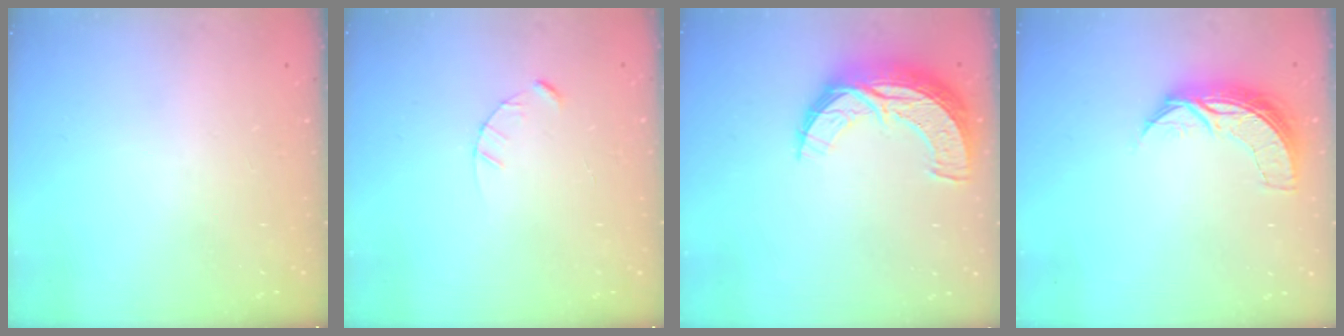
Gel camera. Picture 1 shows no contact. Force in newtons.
{"total": 2.4, "press": 2.4, "slide": 0.3}
{"total": 12.8, "press": 12.7, "slide": 1.0}
{"total": 7.9, "press": 7.9, "slide": 0.5}